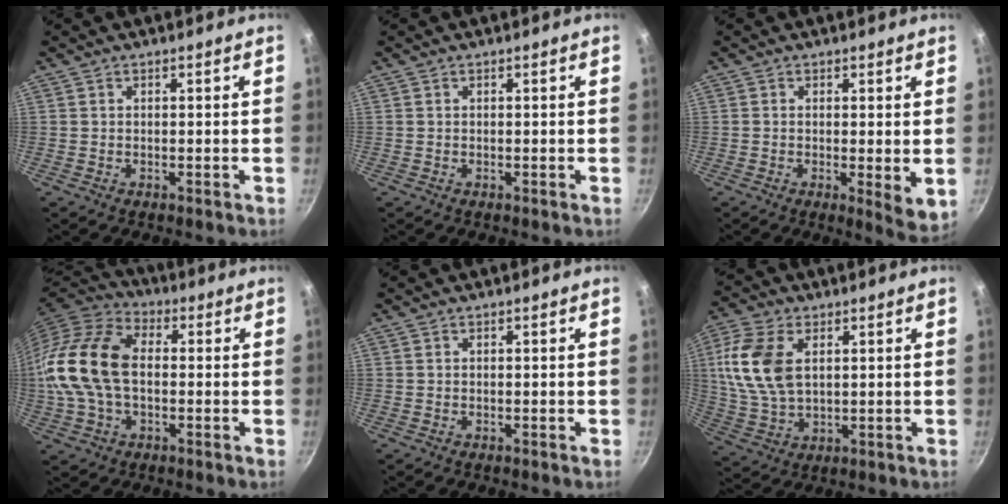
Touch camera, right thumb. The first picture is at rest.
{"total": 0.0}
{"total": 5.2, "force": [-0.1, 1.3, 5.0], "torque": [-0.071, -0.020, -0.001]}
{"total": 17.5, "force": [-0.1, 11.3, 13.3], "torque": [-0.254, 0.033, -0.015]}
{"total": 0.0}
{"total": 13.1, "force": [3.2, 7.8, 10.0], "torque": [-0.199, -0.004, 0.063]}